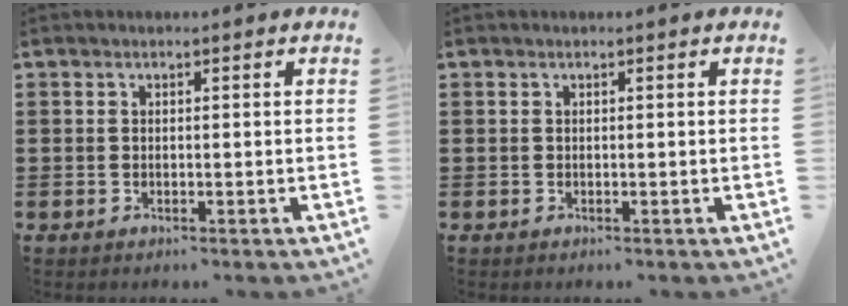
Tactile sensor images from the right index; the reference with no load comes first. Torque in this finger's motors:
{"motor_torque": [0.87, 1.27, 0.00, 0.00]}